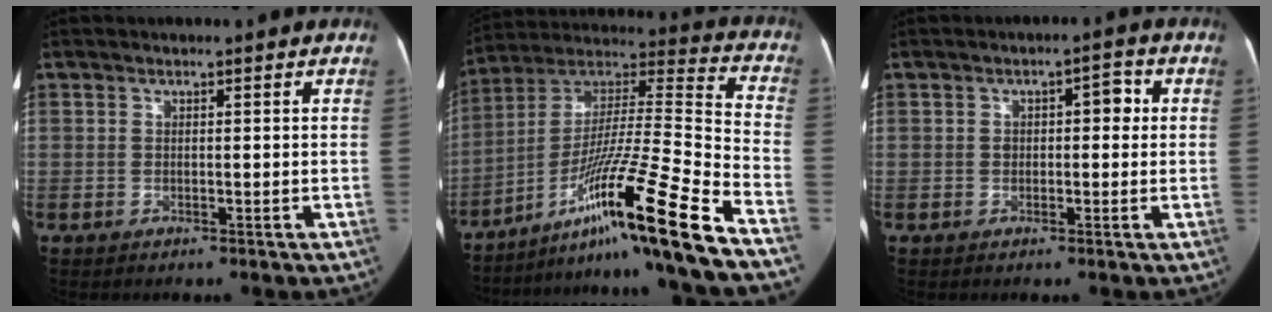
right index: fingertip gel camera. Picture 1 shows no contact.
{"total": 24.1, "force": [-14.7, -1.3, 19.1], "torque": [-0.311, -0.006, -0.254]}
{"total": 4.0, "force": [0.4, 2.3, 3.3], "torque": [-0.048, 0.032, 0.009]}